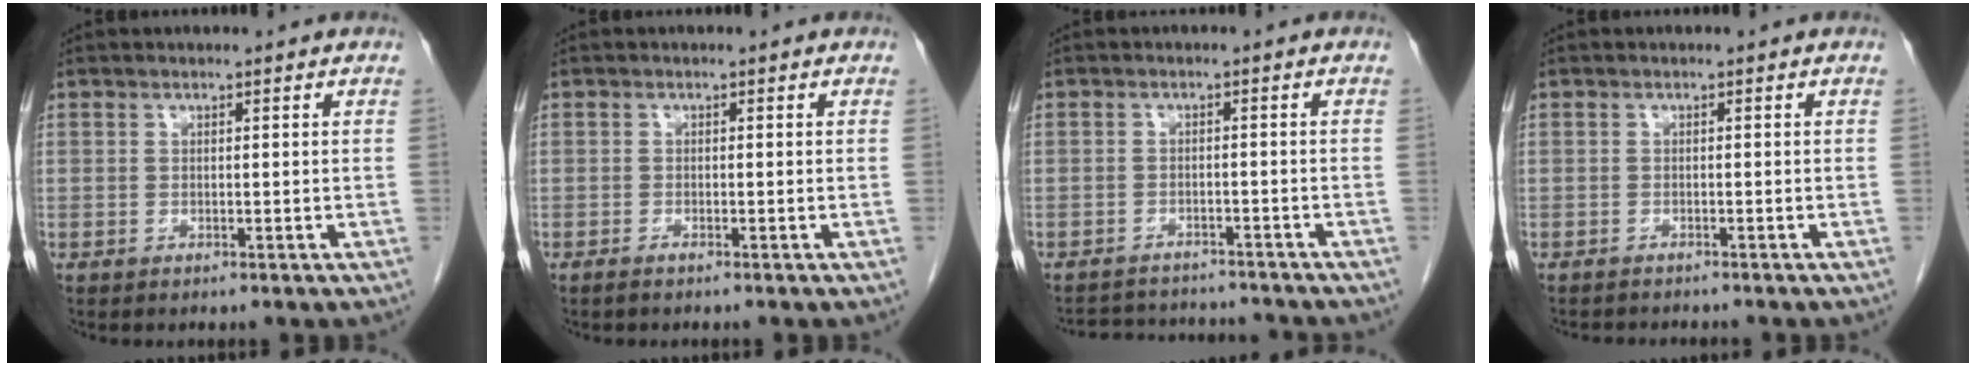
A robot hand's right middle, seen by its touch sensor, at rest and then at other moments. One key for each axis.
{"total": 0.6, "fx": -0.5, "fy": 0.0, "fz": 0.3, "tx": -0.012, "ty": -0.002, "tz": -0.010}
{"total": 9.8, "fx": -9.4, "fy": 1.8, "fz": 1.9, "tx": -0.040, "ty": 0.008, "tz": -0.125}
{"total": 3.8, "fx": -3.6, "fy": 0.6, "fz": 1.2, "tx": -0.018, "ty": -0.009, "tz": -0.048}